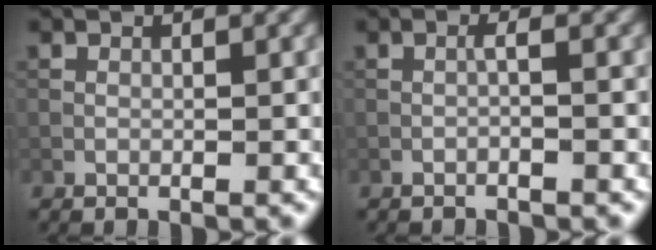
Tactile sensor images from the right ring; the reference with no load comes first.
{"total": 1.1, "force": [-0.6, -0.1, 0.9], "torque": [-0.016, 0.008, -0.014]}